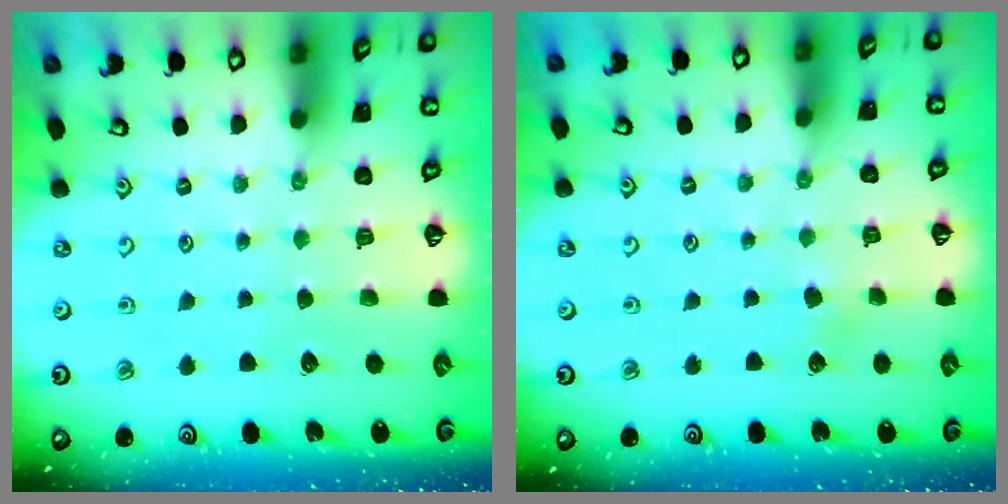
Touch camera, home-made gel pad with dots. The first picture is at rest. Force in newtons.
{"total": 2.7, "press": 2.7, "slide": 0.4}